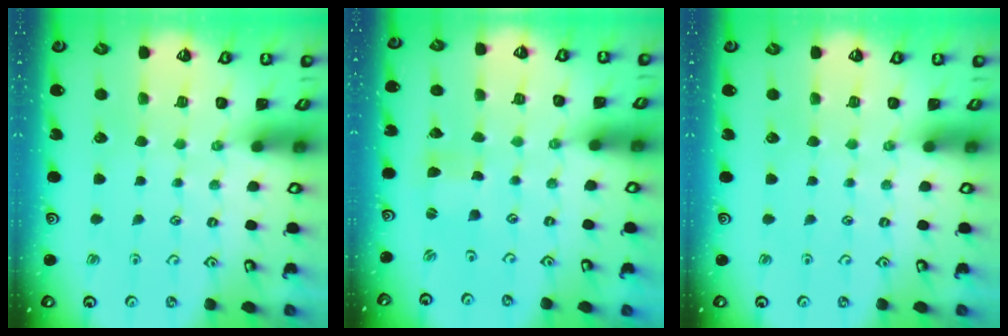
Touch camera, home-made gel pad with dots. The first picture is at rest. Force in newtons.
{"total": 0.9, "press": 0.8, "slide": 0.2}
{"total": 0.0}